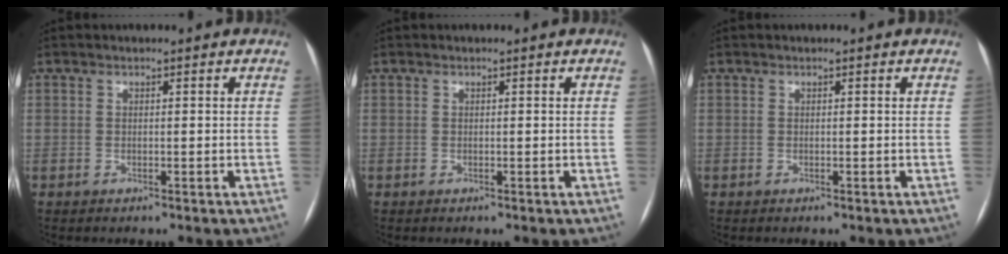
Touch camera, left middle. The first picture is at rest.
{"total": 0.0}
{"total": 0.0}